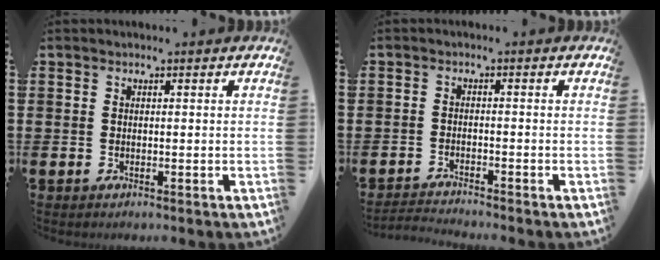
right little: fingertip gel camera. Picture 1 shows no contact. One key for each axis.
{"total": 1.8, "fx": -1.8, "fy": -0.2, "fz": 0.1, "tx": -0.004, "ty": 0.002, "tz": -0.037}